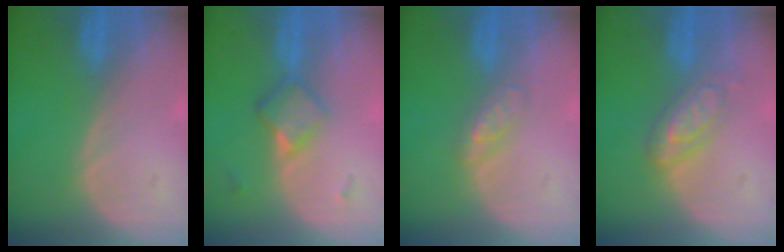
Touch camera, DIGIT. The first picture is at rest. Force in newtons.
{"total": 4.8, "press": 4.2, "slide": 2.2}
{"total": 3.1, "press": 3.0, "slide": 0.3}
{"total": 5.3, "press": 5.2, "slide": 0.2}